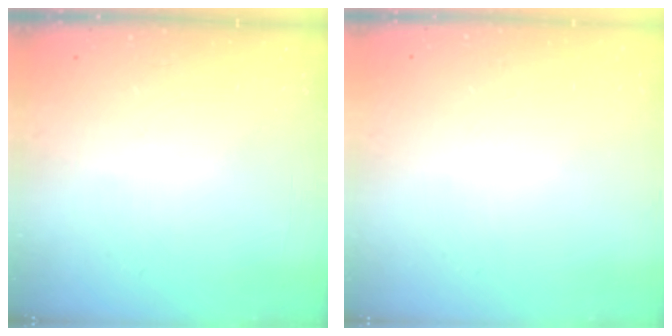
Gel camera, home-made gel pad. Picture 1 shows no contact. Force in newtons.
{"total": 0.5, "press": 0.5, "slide": 0.1}